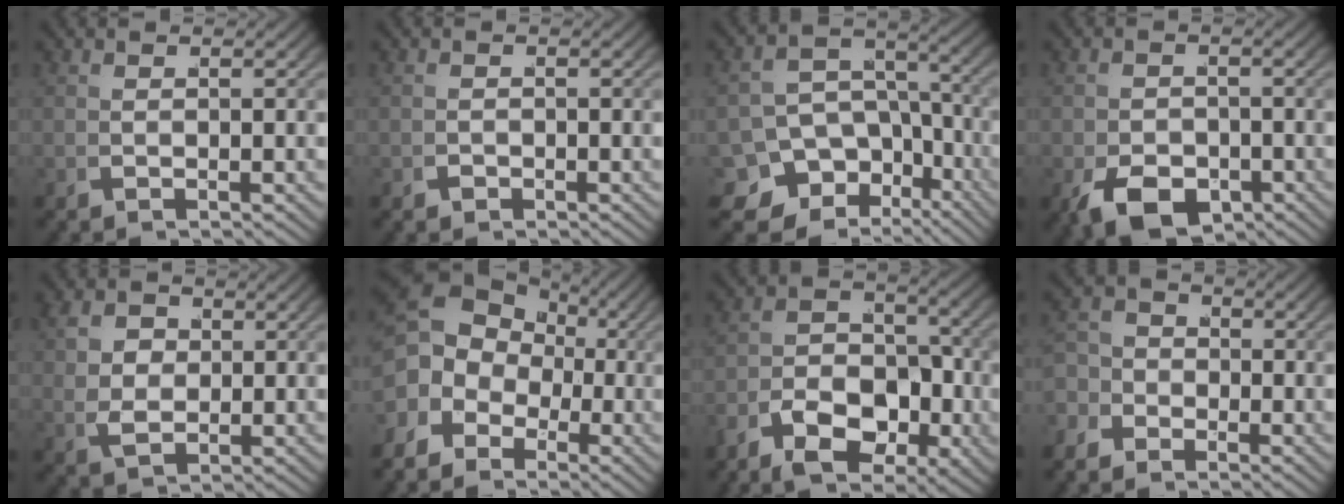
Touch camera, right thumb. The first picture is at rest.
{"total": 0.8, "force": [-0.6, 0.4, 0.1], "torque": [0.000, -0.001, -0.012]}
{"total": 11.7, "force": [-5.2, 8.2, 6.5], "torque": [-0.116, -0.063, -0.061]}
{"total": 5.5, "force": [-3.1, 3.4, 3.0], "torque": [-0.038, -0.021, -0.043]}
{"total": 4.3, "force": [0.8, 3.1, 2.8], "torque": [-0.055, -0.009, 0.026]}
{"total": 7.7, "force": [0.9, 5.9, 4.9], "torque": [-0.096, -0.005, 0.017]}
{"total": 8.1, "force": [-3.4, 4.8, 5.6], "torque": [-0.066, -0.010, -0.065]}
{"total": 4.1, "force": [-1.3, 3.5, 1.7], "torque": [-0.016, -0.003, -0.030]}